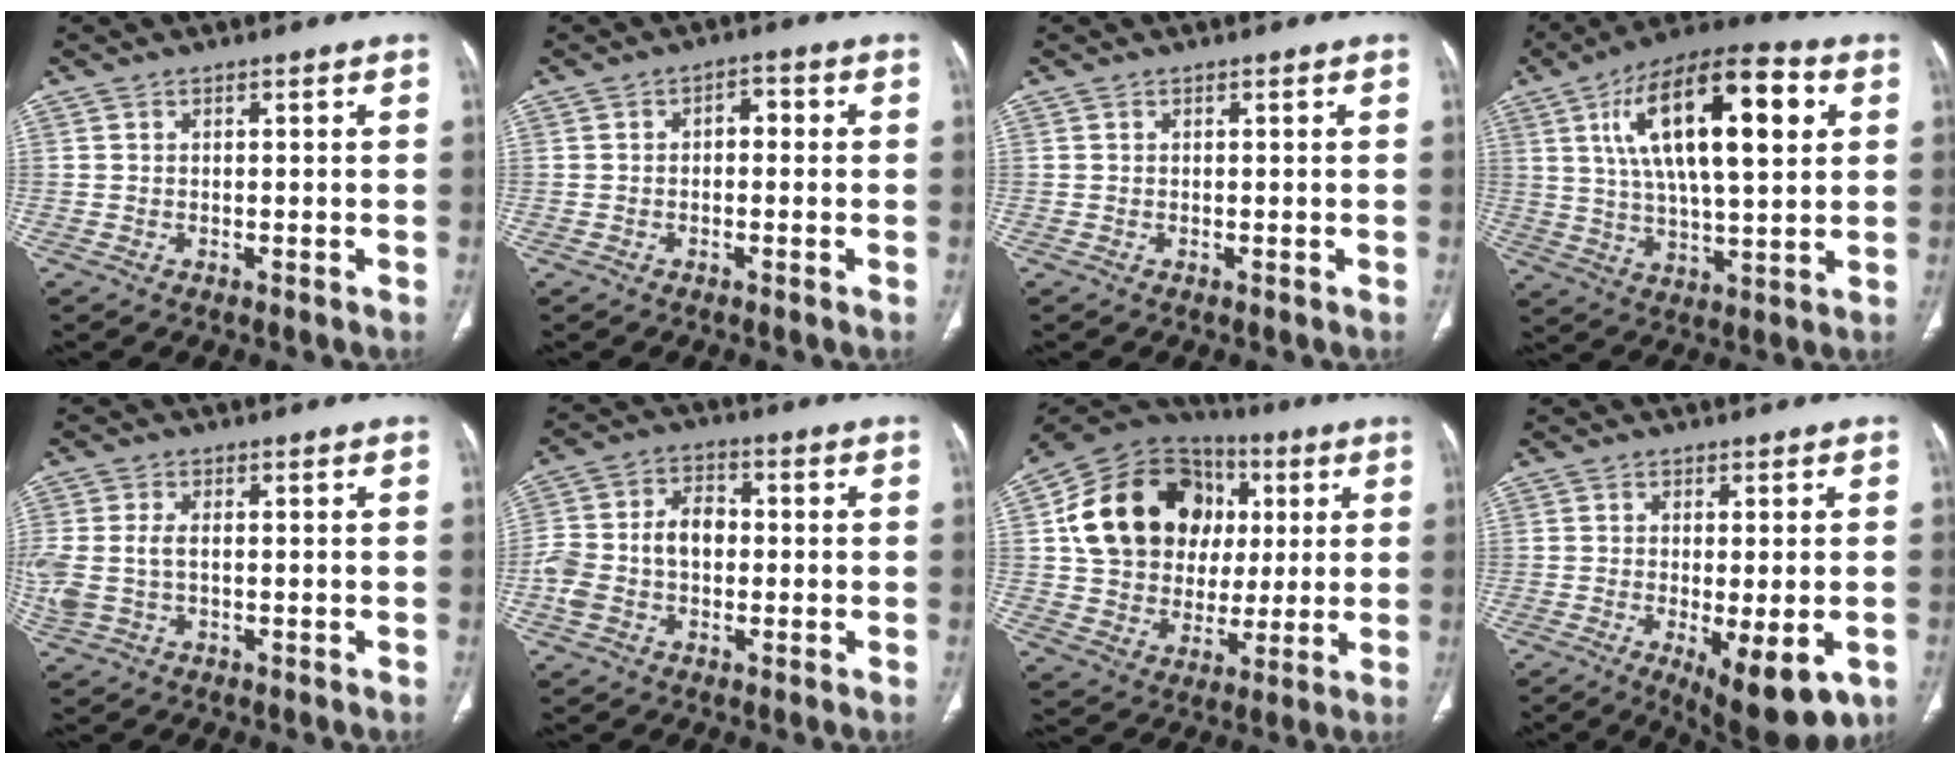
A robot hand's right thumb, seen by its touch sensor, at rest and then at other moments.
{"total": 2.8, "force": [-0.1, 1.8, 2.2], "torque": [-0.020, 0.012, -0.008]}
{"total": 0.0}
{"total": 22.4, "force": [6.7, 8.4, 19.6], "torque": [-0.315, 0.001, 0.105]}
{"total": 7.0, "force": [-0.1, 4.3, 5.5], "torque": [-0.147, 0.011, 0.004]}
{"total": 10.3, "force": [-0.9, 7.1, 7.4], "torque": [-0.146, 0.033, -0.023]}
{"total": 23.2, "force": [4.8, 18.7, 12.9], "torque": [-0.193, 0.030, 0.092]}
{"total": 11.3, "force": [-4.2, 4.0, 9.7], "torque": [-0.136, -0.014, -0.053]}